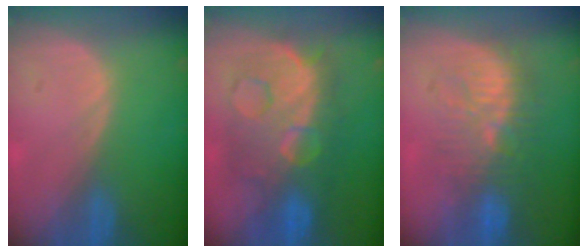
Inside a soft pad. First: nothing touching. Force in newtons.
{"total": 12.1, "press": 12.0, "slide": 1.4}
{"total": 9.2, "press": 8.9, "slide": 2.1}